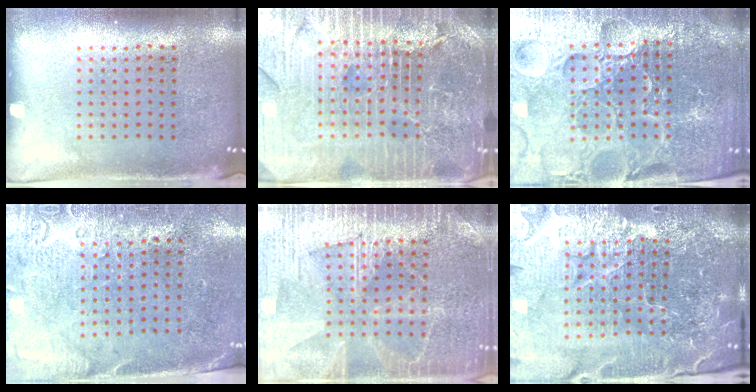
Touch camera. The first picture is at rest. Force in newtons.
{"total": 5.9, "press": 5.2, "slide": 2.7}
{"total": 6.0, "press": 5.4, "slide": 2.6}
{"total": 2.7, "press": 2.3, "slide": 1.4}
{"total": 3.6, "press": 3.6, "slide": 0.5}
{"total": 6.7, "press": 5.9, "slide": 3.2}